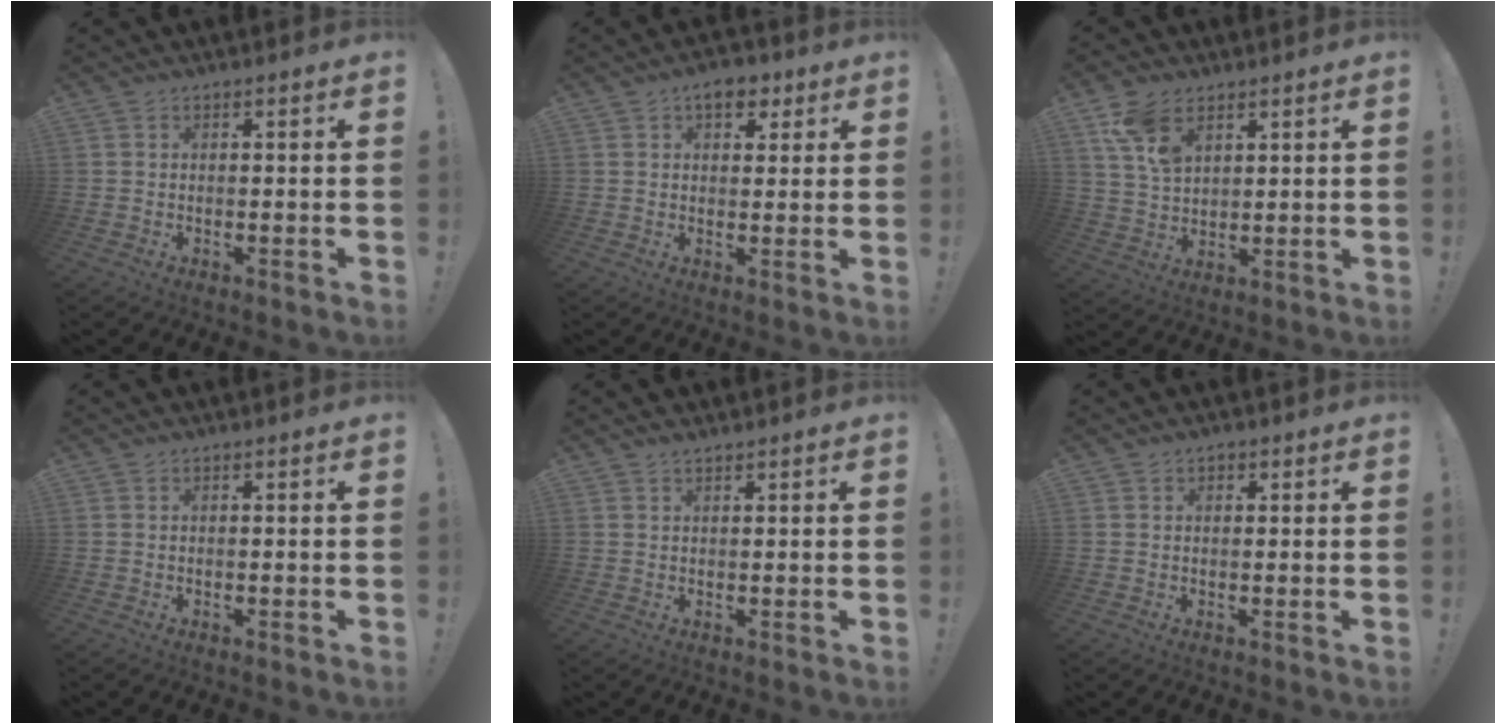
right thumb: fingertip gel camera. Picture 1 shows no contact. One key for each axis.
{"total": 6.4, "fx": 3.6, "fy": 3.8, "fz": 3.7, "tx": -0.034, "ty": -0.010, "tz": 0.059}
{"total": 9.5, "fx": 5.4, "fy": 5.4, "fz": 5.7, "tx": -0.105, "ty": -0.014, "tz": 0.106}
{"total": 0.0}
{"total": 1.4, "fx": 1.3, "fy": 0.3, "fz": 0.2, "tx": 0.001, "ty": -0.005, "tz": 0.024}
{"total": 1.0, "fx": 0.4, "fy": 0.9, "fz": 0.3, "tx": 0.002, "ty": -0.001, "tz": 0.005}